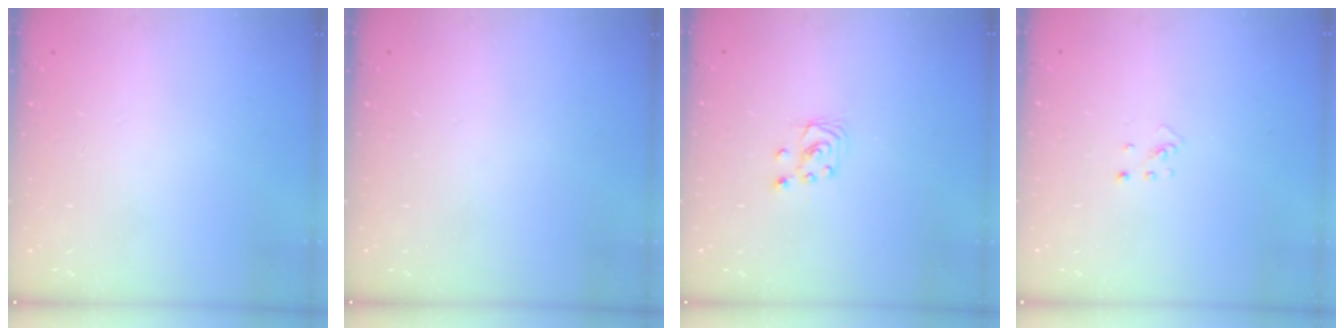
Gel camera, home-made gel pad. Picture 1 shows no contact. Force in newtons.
{"total": 0.0}
{"total": 2.7, "press": 2.7, "slide": 0.2}
{"total": 2.0, "press": 2.0, "slide": 0.3}